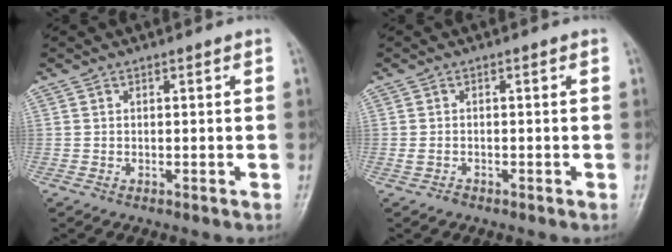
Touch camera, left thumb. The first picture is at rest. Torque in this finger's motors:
{"motor_torque": [0.00, 0.00, 0.11, 0.11, 0.00]}